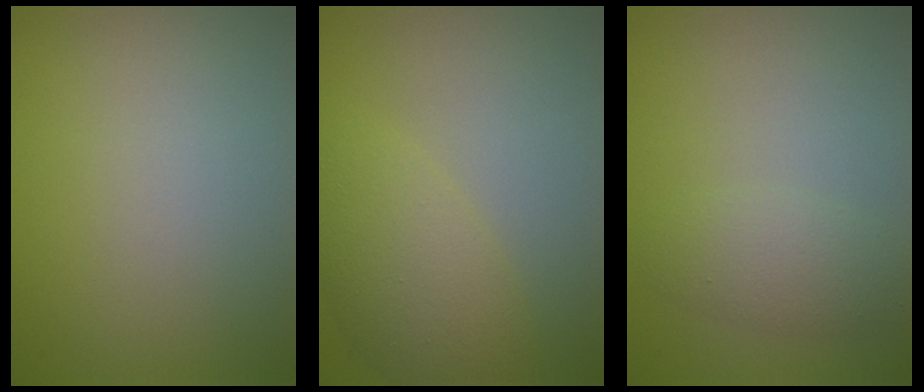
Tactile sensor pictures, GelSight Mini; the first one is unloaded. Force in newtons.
{"total": 4.6, "press": 4.6, "slide": 0.3}
{"total": 2.4, "press": 2.4, "slide": 0.1}